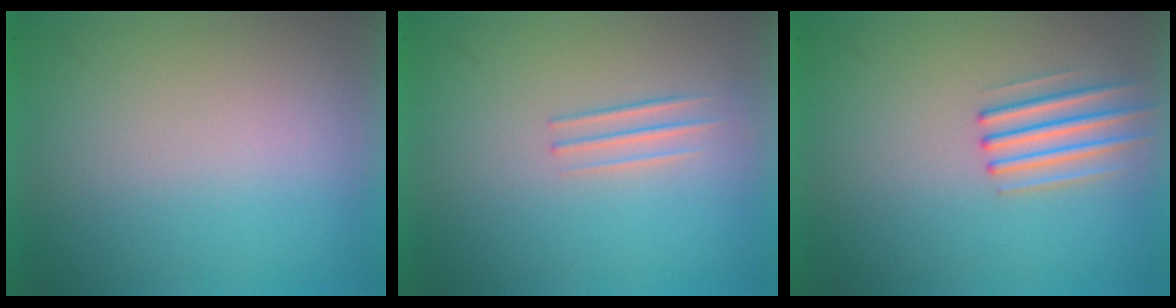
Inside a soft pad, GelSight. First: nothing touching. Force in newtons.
{"total": 1.3}
{"total": 2.1}